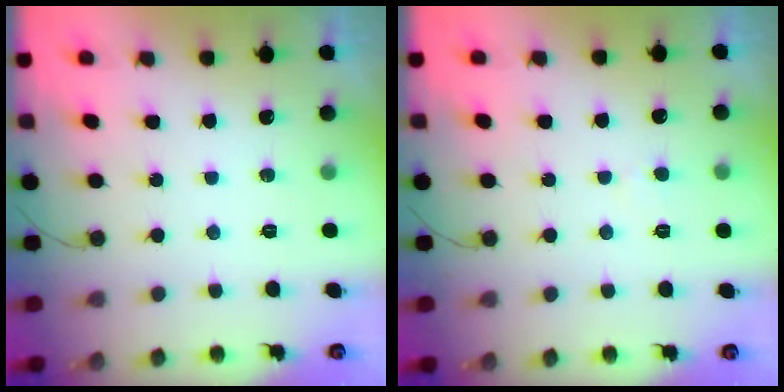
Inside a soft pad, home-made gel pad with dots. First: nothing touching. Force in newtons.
{"total": 2.6, "press": 2.6, "slide": 0.2}